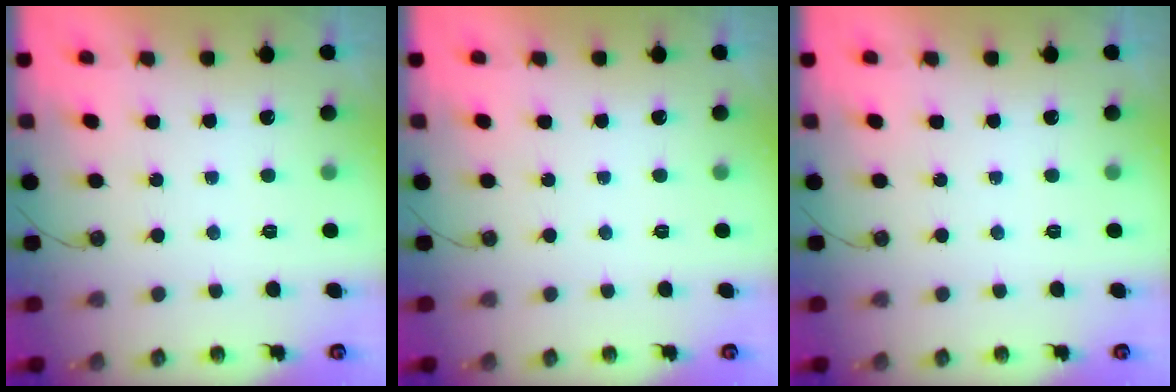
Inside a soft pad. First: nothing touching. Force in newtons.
{"total": 0.0}
{"total": 0.0}